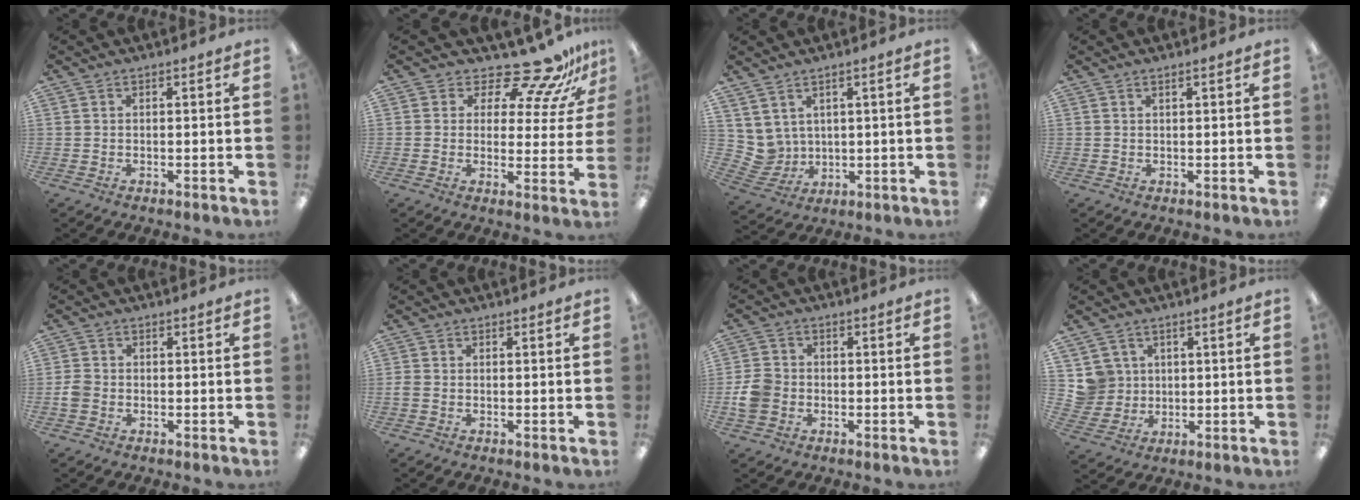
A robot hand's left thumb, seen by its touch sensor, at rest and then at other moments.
{"total": 13.9, "force": [12.0, 3.8, 5.8], "torque": [-0.098, -0.093, 0.209]}
{"total": 9.1, "force": [3.8, 8.1, 1.5], "torque": [-0.085, -0.034, 0.082]}
{"total": 0.6, "force": [0.5, 0.1, 0.2], "torque": [-0.005, 0.000, 0.009]}
{"total": 2.9, "force": [-0.9, 2.4, 1.4], "torque": [-0.020, 0.008, -0.016]}
{"total": 1.1, "force": [-0.3, 0.9, 0.6], "torque": [-0.009, 0.003, -0.005]}
{"total": 6.4, "force": [-1.5, 5.3, 3.1], "torque": [-0.057, 0.012, -0.025]}
{"total": 6.4, "force": [2.3, 5.9, -0.1], "torque": [-0.011, 0.000, 0.049]}